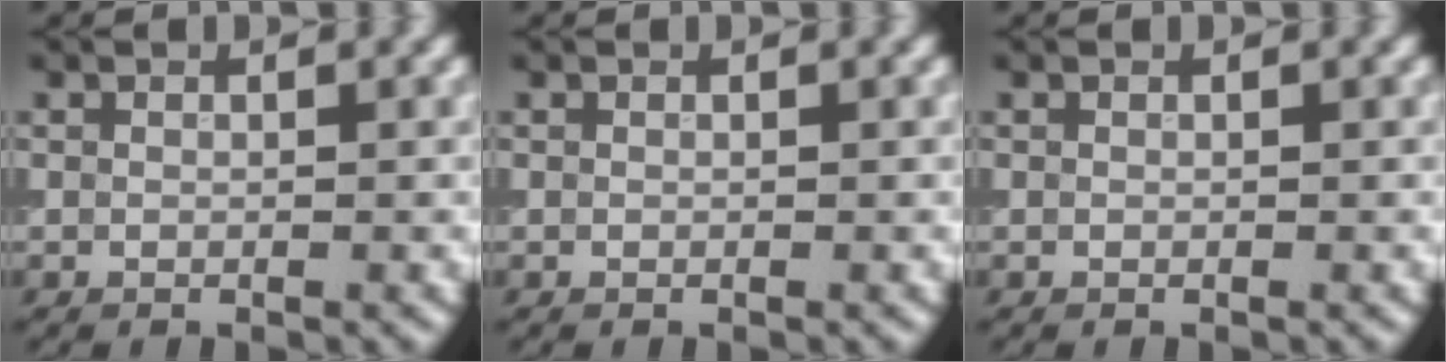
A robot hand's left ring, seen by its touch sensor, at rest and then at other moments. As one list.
[{"total": 0.0}, {"total": 0.0}]